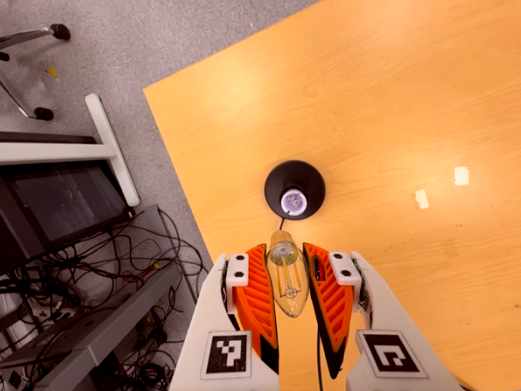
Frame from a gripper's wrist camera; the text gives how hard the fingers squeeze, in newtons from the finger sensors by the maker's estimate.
{"total": 19.6, "left": 21.2, "right": 17.9}